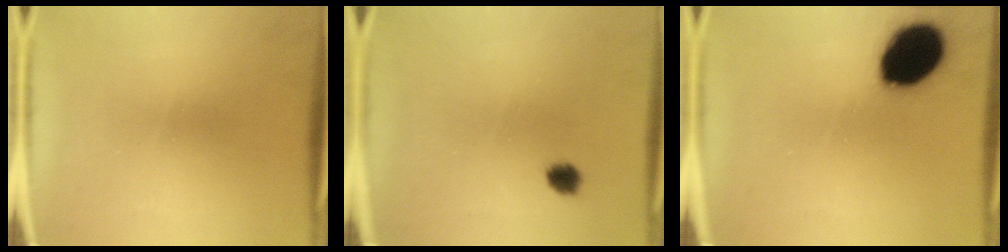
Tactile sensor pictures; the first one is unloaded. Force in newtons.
{"total": 2.1}
{"total": 16.9}